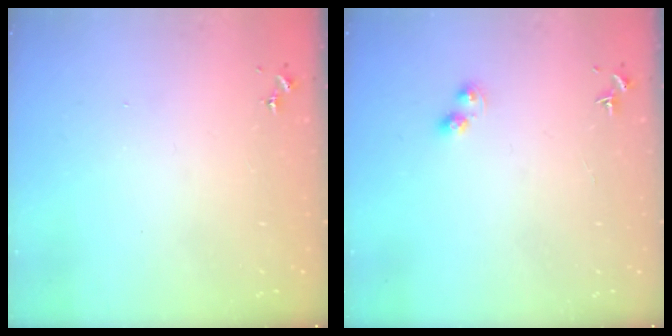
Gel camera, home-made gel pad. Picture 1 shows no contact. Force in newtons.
{"total": 3.6, "press": 3.5, "slide": 0.4}